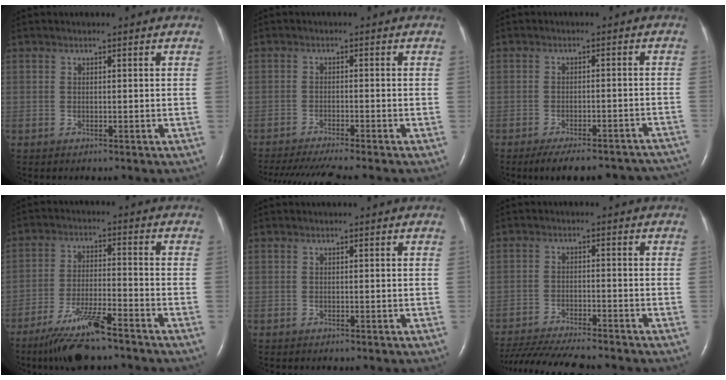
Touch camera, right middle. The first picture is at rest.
{"total": 10.5, "force": [-9.2, -0.4, 5.0], "torque": [-0.066, -0.022, -0.144]}
{"total": 18.4, "force": [-16.5, 4.5, 6.9], "torque": [-0.068, 0.009, -0.196]}
{"total": 9.8, "force": [-7.3, 0.9, 6.5], "torque": [-0.127, -0.027, -0.132]}
{"total": 0.0}
{"total": 14.0, "force": [-12.6, 0.9, 6.1], "torque": [-0.103, -0.028, -0.193]}